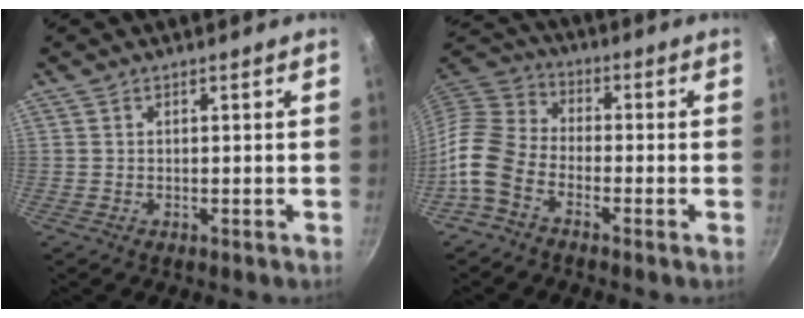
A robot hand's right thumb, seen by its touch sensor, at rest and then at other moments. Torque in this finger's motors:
{"motor_torque": [-0.07, 0.18, 0.02, -0.12, 0.12]}